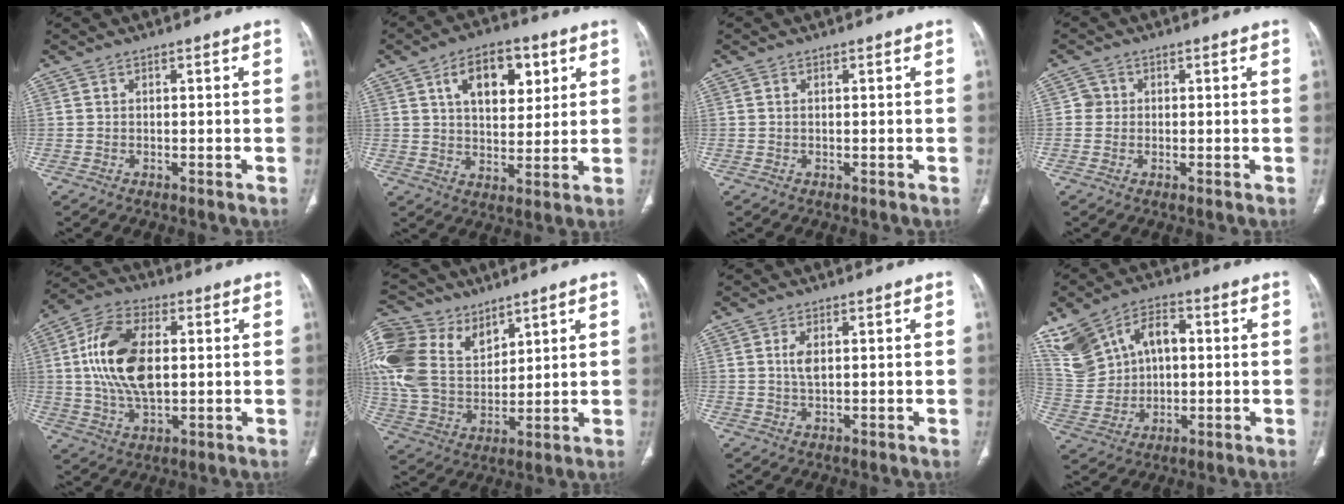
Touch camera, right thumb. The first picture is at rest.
{"total": 12.5, "force": [5.0, 7.2, 9.0], "torque": [-0.102, -0.013, 0.083]}
{"total": 0.0}
{"total": 1.8, "force": [0.1, 1.8, 0.3], "torque": [0.006, 0.005, -0.002]}
{"total": 15.7, "force": [1.8, 8.7, 12.9], "torque": [-0.251, 0.009, 0.034]}
{"total": 21.9, "force": [10.9, 14.3, 12.5], "torque": [-0.290, -0.001, 0.222]}
{"total": 2.7, "force": [0.7, 1.2, 2.3], "torque": [-0.048, -0.002, 0.017]}
{"total": 19.5, "force": [5.9, 14.3, 11.8], "torque": [-0.247, 0.029, 0.125]}